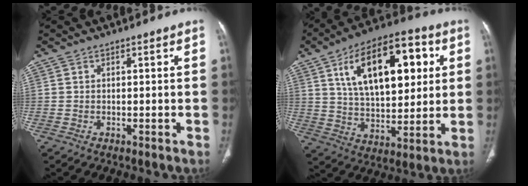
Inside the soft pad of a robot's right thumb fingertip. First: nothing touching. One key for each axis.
{"total": 21.6, "fx": 7.0, "fy": 10.9, "fz": 17.3, "tx": -0.241, "ty": -0.008, "tz": 0.115}